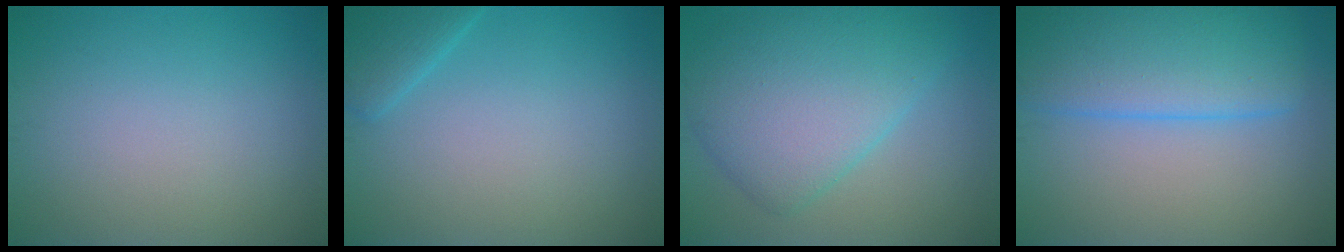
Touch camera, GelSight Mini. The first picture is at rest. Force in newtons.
{"total": 2.3, "press": 2.3, "slide": 0.2}
{"total": 7.8, "press": 7.8, "slide": 0.2}
{"total": 7.6, "press": 7.6, "slide": 0.4}